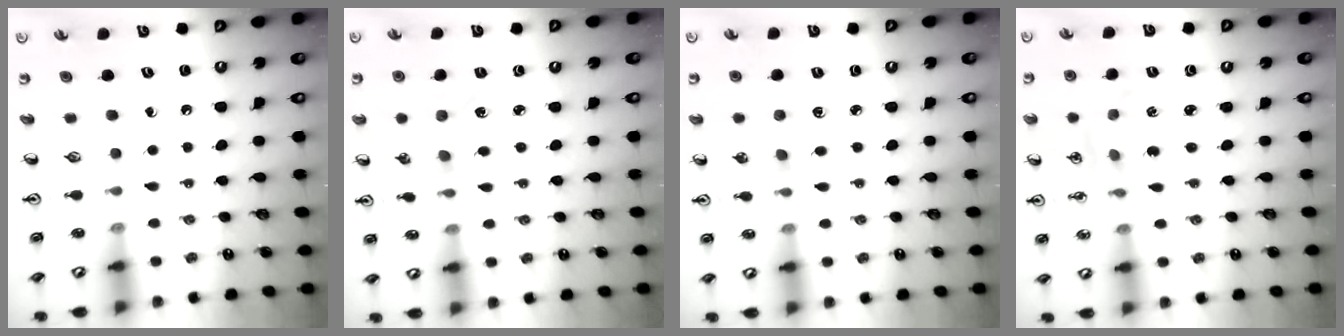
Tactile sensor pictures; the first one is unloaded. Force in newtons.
{"total": 1.1, "press": 1.0, "slide": 0.2}
{"total": 3.6, "press": 3.6, "slide": 0.5}
{"total": 1.7, "press": 1.7, "slide": 0.3}